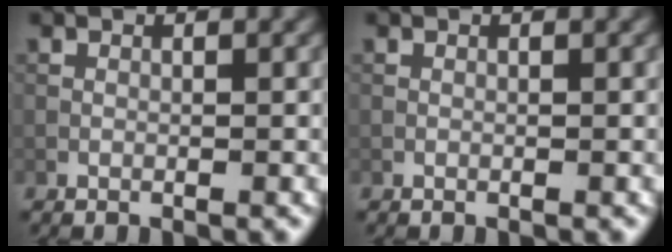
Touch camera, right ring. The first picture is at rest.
{"total": 0.0}